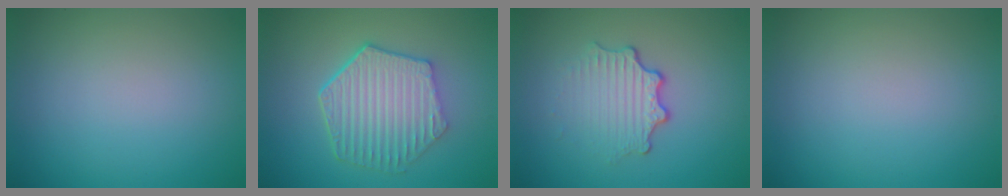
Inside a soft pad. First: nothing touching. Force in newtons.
{"total": 6.3, "press": 4.9, "slide": 3.9}
{"total": 3.4, "press": 2.4, "slide": 2.5}
{"total": 0.0}